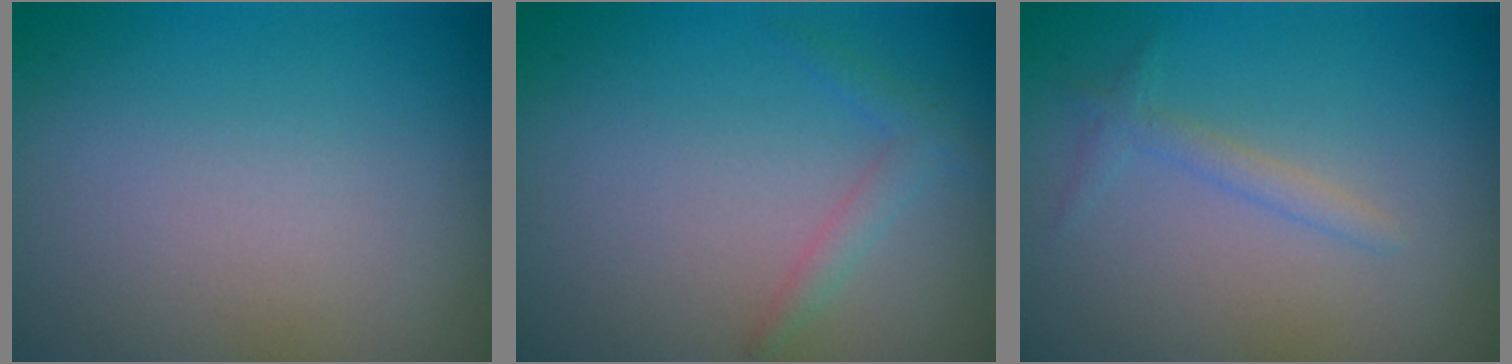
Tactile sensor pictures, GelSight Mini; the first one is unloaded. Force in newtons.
{"total": 0.7, "press": 0.7, "slide": 0.0}
{"total": 1.3, "press": 1.3, "slide": 0.0}